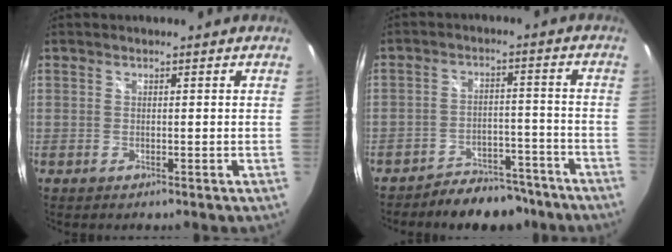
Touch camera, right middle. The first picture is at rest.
{"total": 10.3, "force": [-9.0, 4.1, 2.8], "torque": [-0.057, 0.019, -0.113]}